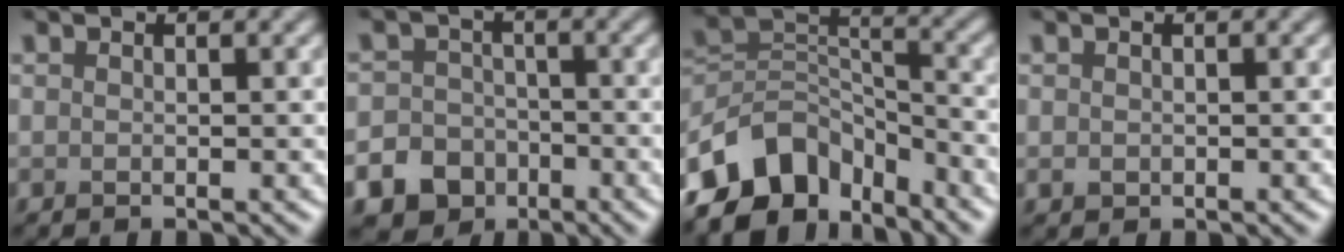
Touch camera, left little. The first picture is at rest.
{"total": 12.5, "force": [-7.0, 10.2, 2.2], "torque": [-0.054, -0.059, -0.132]}
{"total": 9.8, "force": [-7.2, 5.2, 4.1], "torque": [-0.066, 0.006, -0.148]}
{"total": 0.6, "force": [0.0, 0.5, 0.2], "torque": [-0.004, -0.003, 0.002]}